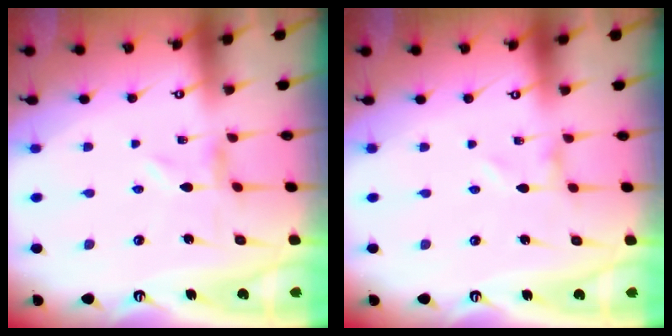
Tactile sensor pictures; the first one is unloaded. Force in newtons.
{"total": 0.0}